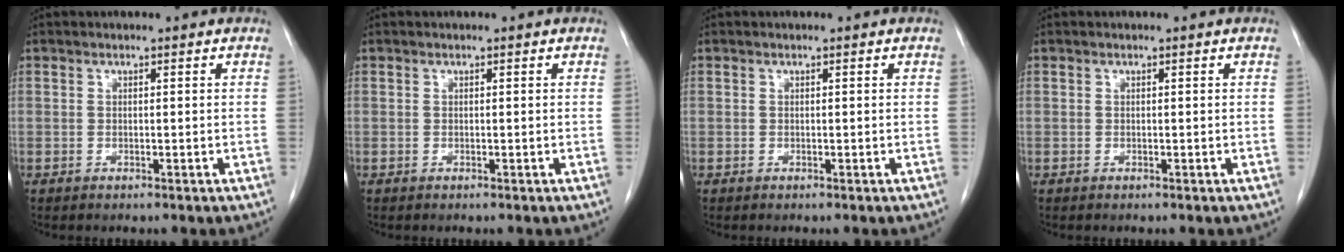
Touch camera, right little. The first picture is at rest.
{"total": 0.0}
{"total": 0.0}
{"total": 0.0}